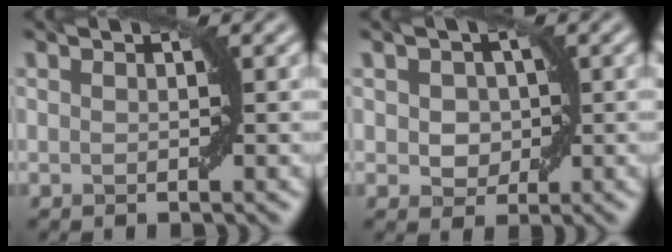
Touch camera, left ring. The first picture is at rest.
{"total": 2.6, "force": [0.3, 2.1, 1.5], "torque": [-0.023, 0.004, -0.001]}